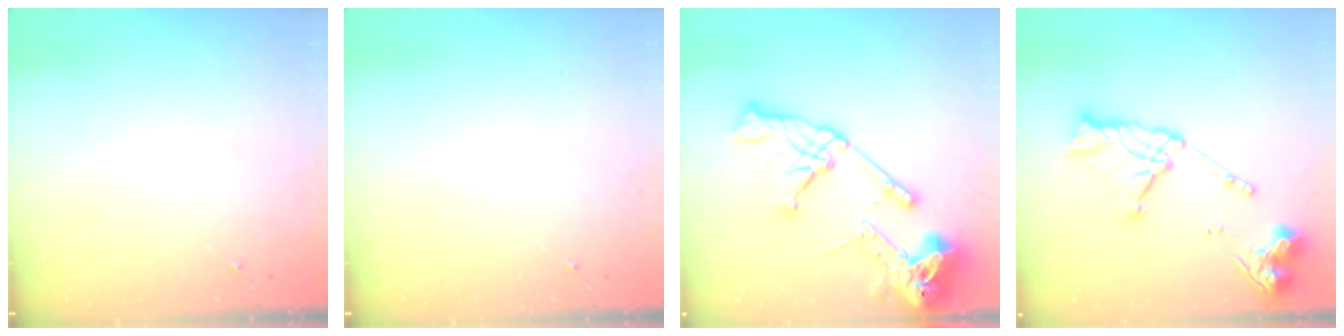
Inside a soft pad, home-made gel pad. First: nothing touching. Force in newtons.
{"total": 0.0}
{"total": 24.0, "press": 23.9, "slide": 2.5}
{"total": 17.1, "press": 17.0, "slide": 1.9}